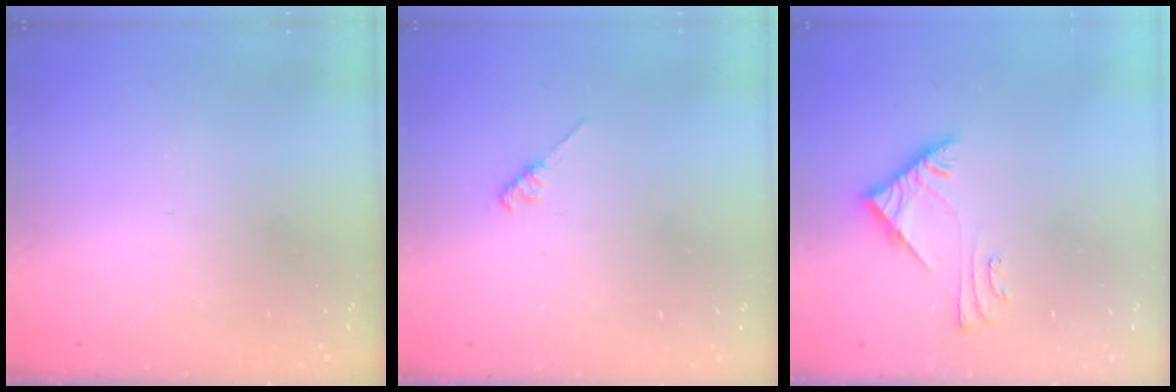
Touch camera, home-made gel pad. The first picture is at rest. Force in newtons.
{"total": 2.6, "press": 2.5, "slide": 0.4}
{"total": 6.0, "press": 6.0, "slide": 0.7}